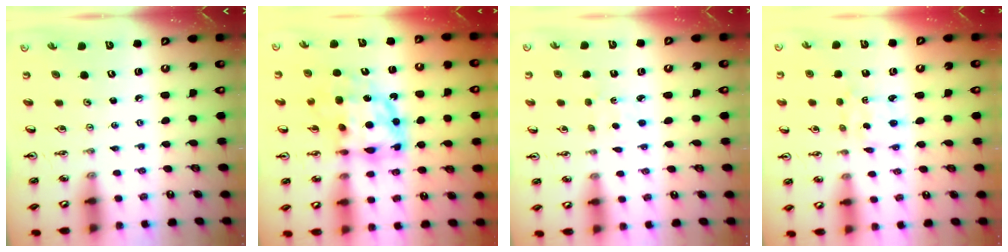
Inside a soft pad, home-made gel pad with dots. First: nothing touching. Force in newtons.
{"total": 11.5, "press": 11.4, "slide": 0.9}
{"total": 1.6, "press": 1.6, "slide": 0.3}
{"total": 2.3, "press": 2.3, "slide": 0.4}